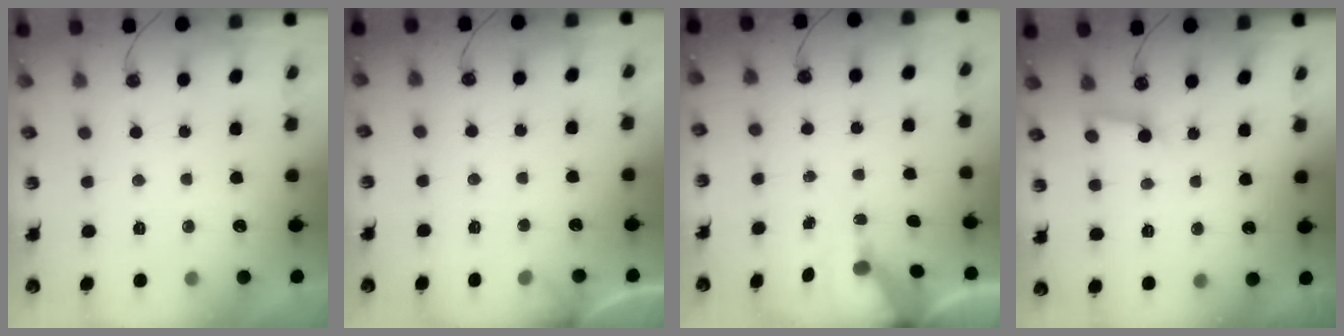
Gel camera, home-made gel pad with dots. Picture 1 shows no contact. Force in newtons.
{"total": 3.9, "press": 3.9, "slide": 0.5}
{"total": 6.1, "press": 6.1, "slide": 0.7}
{"total": 2.6, "press": 2.6, "slide": 0.3}